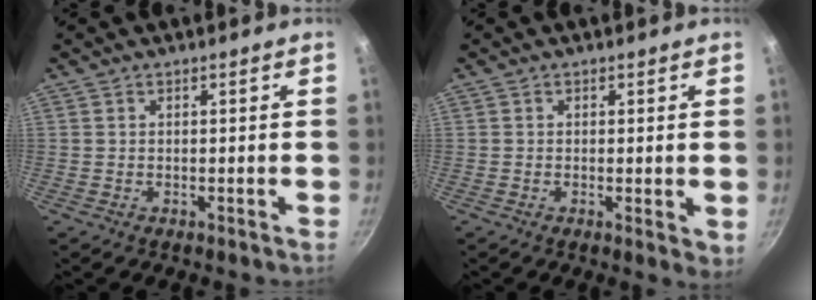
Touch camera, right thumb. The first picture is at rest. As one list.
[{"total": 2.8, "force": [-0.1, 1.0, 2.7], "torque": [-0.034, -0.009, -0.002]}]